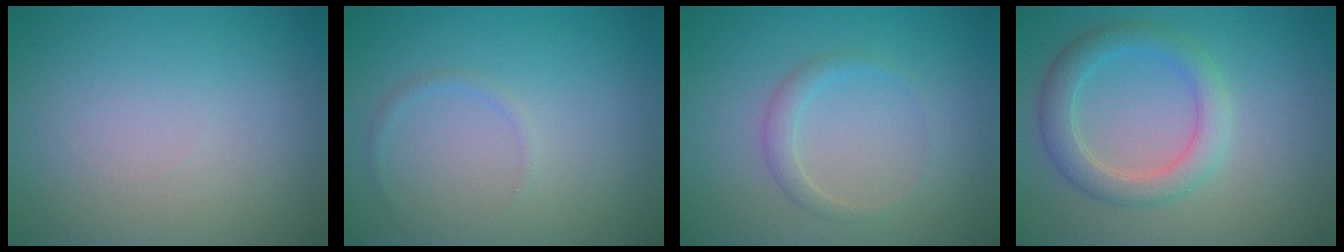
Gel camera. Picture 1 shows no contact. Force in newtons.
{"total": 0.6, "press": 0.6, "slide": 0.0}
{"total": 1.5, "press": 1.5, "slide": 0.0}
{"total": 3.7, "press": 3.7, "slide": 0.3}